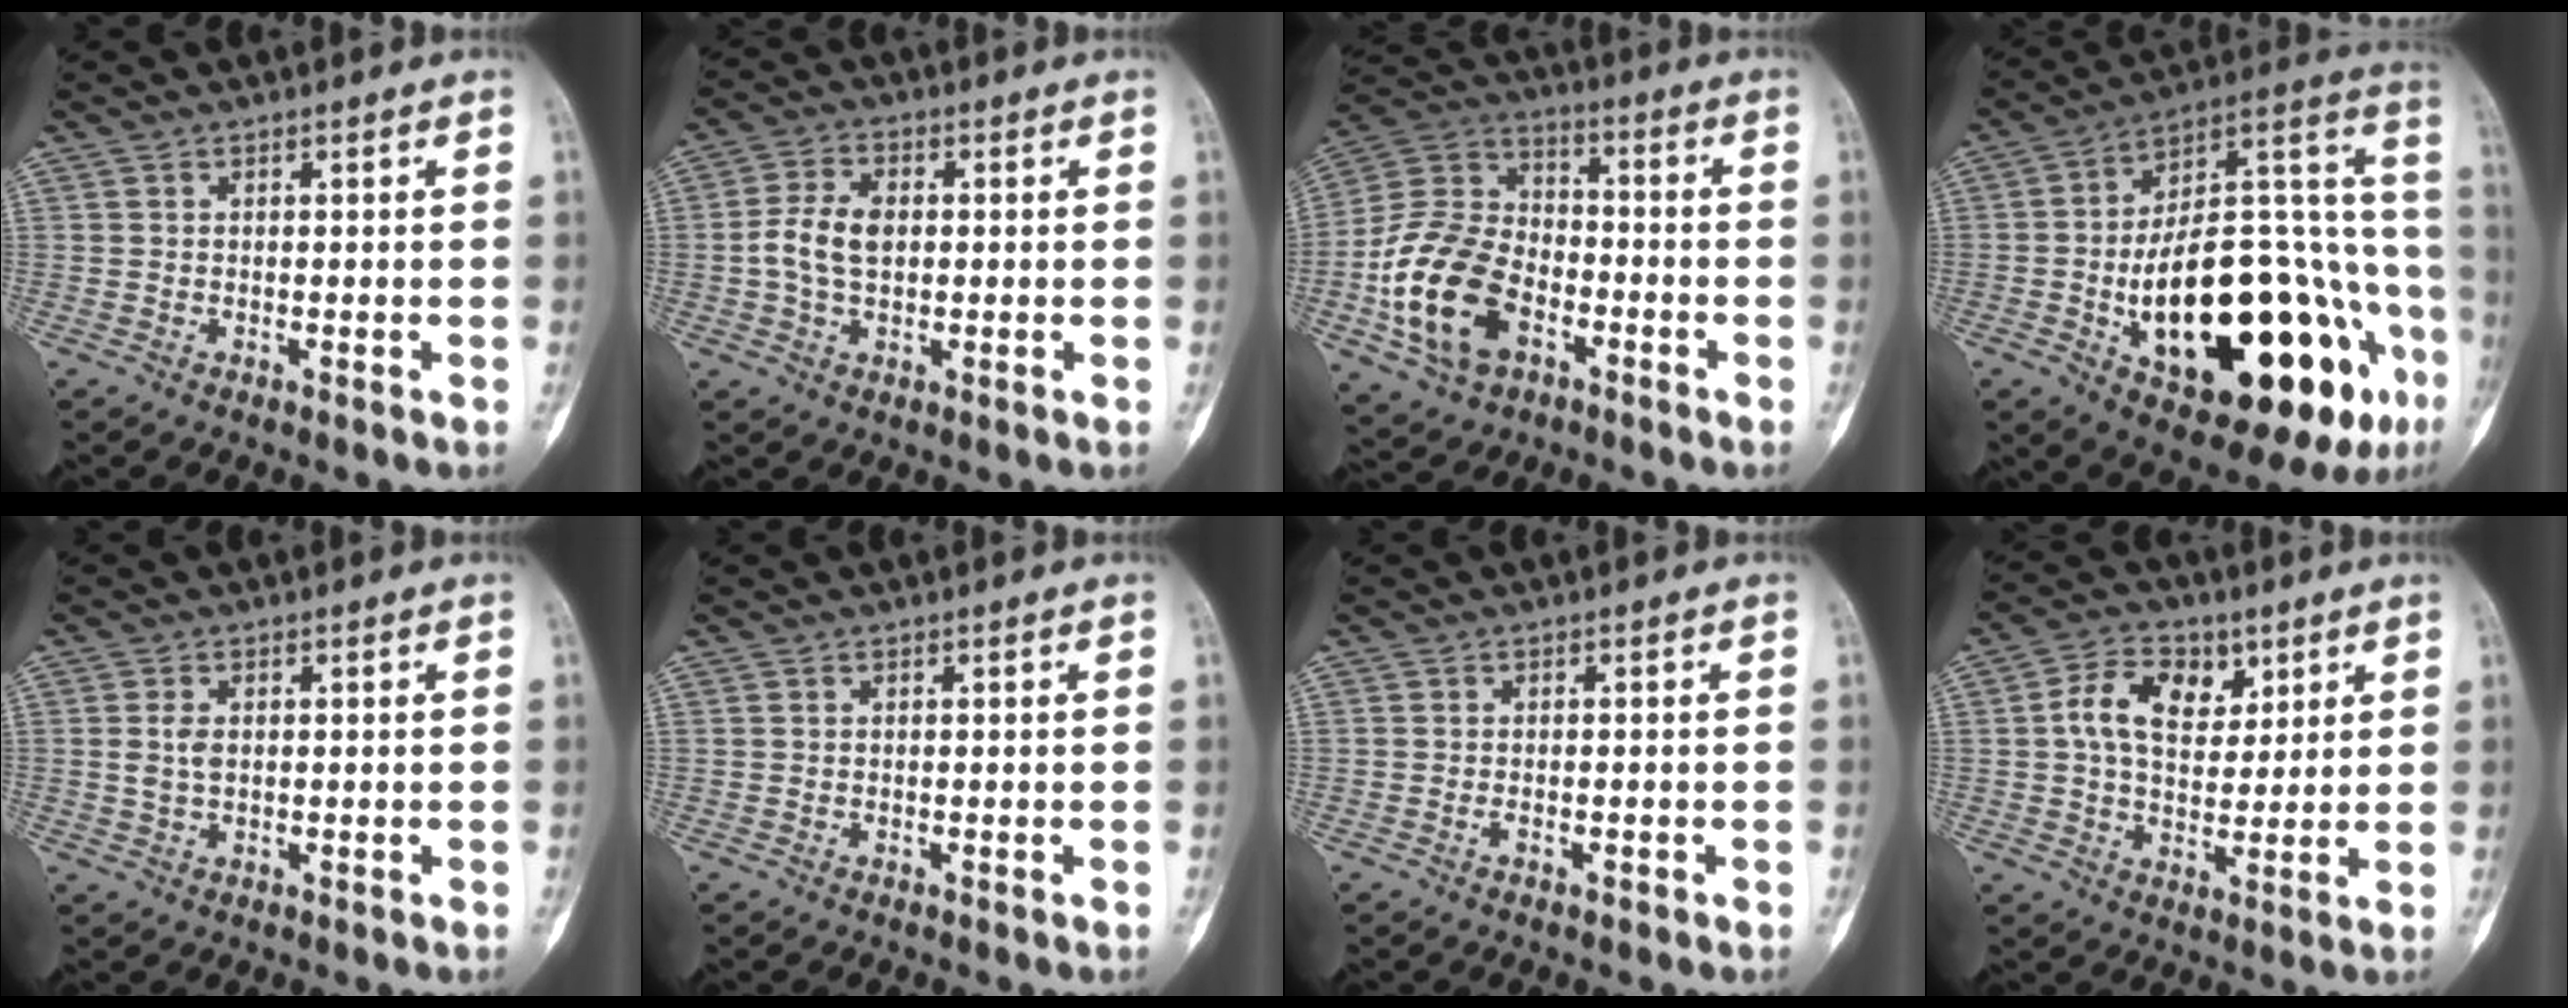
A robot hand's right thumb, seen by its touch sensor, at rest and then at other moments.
{"total": 7.0, "force": [0.0, 4.5, 5.4], "torque": [-0.109, 0.013, -0.003]}
{"total": 18.5, "force": [-6.1, 12.2, 12.5], "torque": [-0.227, 0.033, -0.115]}
{"total": 36.4, "force": [-11.4, 15.0, 31.1], "torque": [-0.406, 0.047, -0.160]}
{"total": 2.6, "force": [0.3, 1.6, 2.1], "torque": [-0.043, -0.001, 0.007]}
{"total": 0.0}
{"total": 1.3, "force": [-0.6, 0.5, 1.0], "torque": [-0.019, 0.006, -0.009]}
{"total": 10.5, "force": [3.4, 7.2, 7.0], "torque": [-0.091, -0.004, 0.054]}